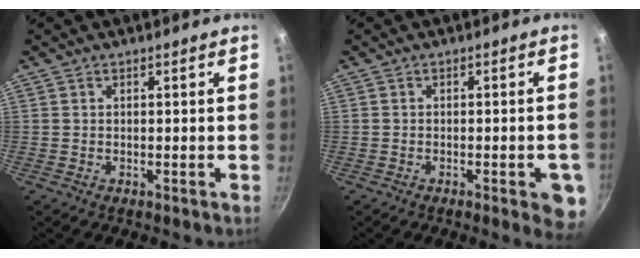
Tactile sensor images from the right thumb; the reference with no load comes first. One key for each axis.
{"total": 6.0, "fx": -2.4, "fy": 1.8, "fz": 5.1, "tx": -0.042, "ty": 0.010, "tz": -0.028}